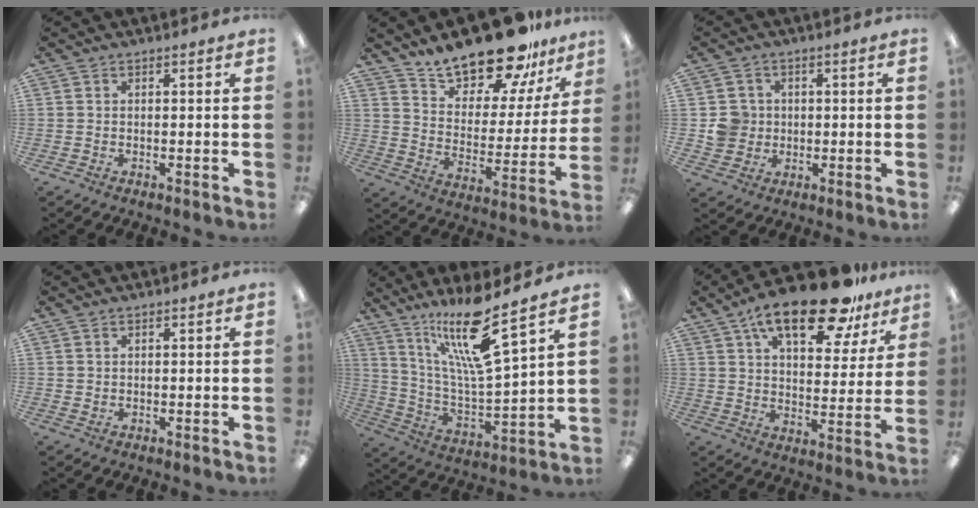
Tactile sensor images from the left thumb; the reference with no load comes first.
{"total": 18.9, "force": [16.5, 6.0, 7.2], "torque": [-0.128, -0.122, 0.287]}
{"total": 5.6, "force": [0.4, 5.5, 1.0], "torque": [-0.010, 0.005, 0.007]}
{"total": 0.7, "force": [0.5, 0.4, 0.2], "torque": [-0.005, 0.002, 0.009]}
{"total": 18.2, "force": [13.4, 2.5, 12.1], "torque": [-0.226, -0.076, 0.217]}
{"total": 20.3, "force": [13.3, 8.0, 13.1], "torque": [-0.203, -0.067, 0.219]}